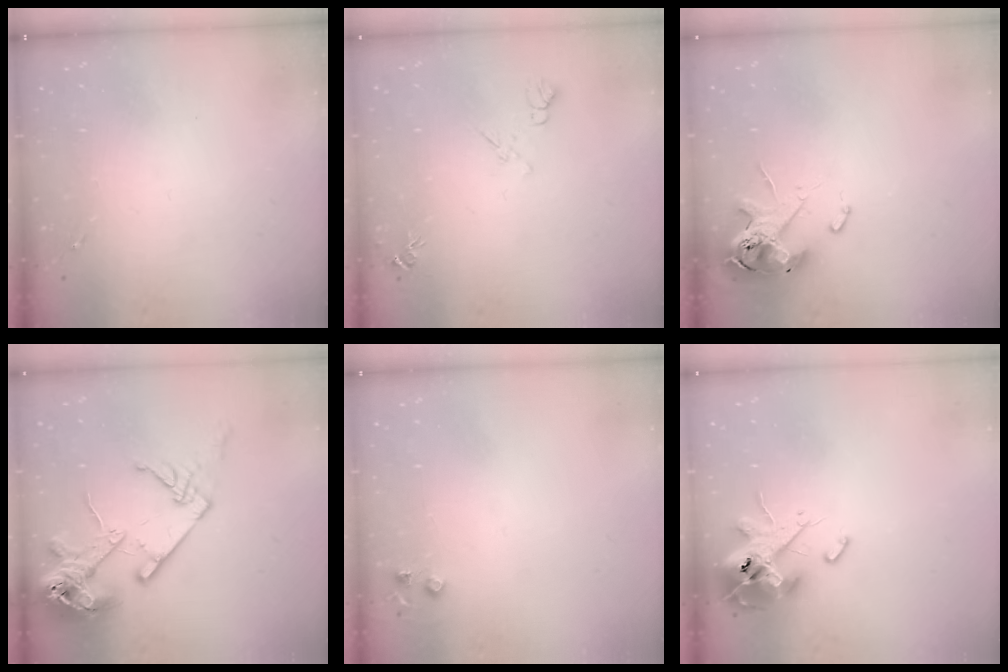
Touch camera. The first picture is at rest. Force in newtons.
{"total": 7.8, "press": 7.8, "slide": 0.9}
{"total": 12.1, "press": 11.9, "slide": 1.9}
{"total": 18.6, "press": 18.4, "slide": 2.2}
{"total": 4.2, "press": 4.1, "slide": 0.7}
{"total": 13.9, "press": 13.7, "slide": 2.3}